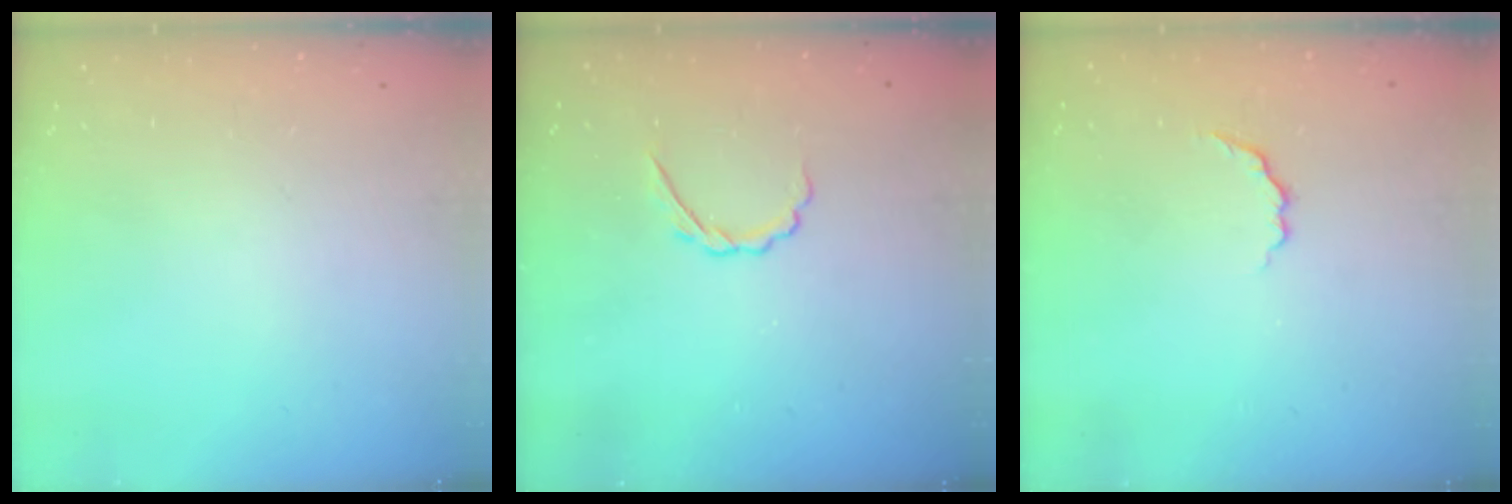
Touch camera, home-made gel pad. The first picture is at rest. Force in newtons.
{"total": 2.6, "press": 2.5, "slide": 0.8}
{"total": 3.5, "press": 3.4, "slide": 0.8}